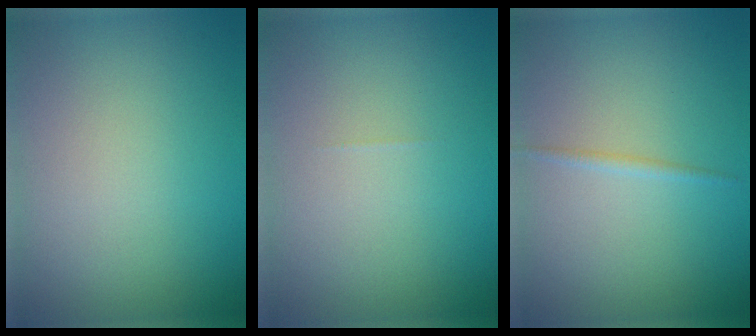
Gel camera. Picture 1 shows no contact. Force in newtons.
{"total": 0.0}
{"total": 0.8, "press": 0.8, "slide": 0.0}